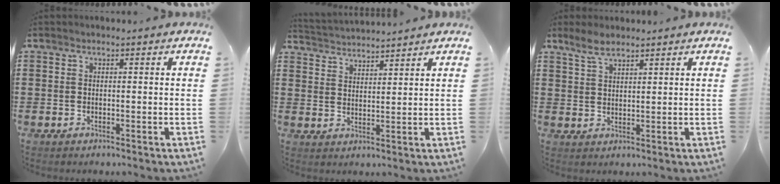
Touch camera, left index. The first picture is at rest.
{"total": 2.7, "force": [2.7, -0.1, -0.4], "torque": [-0.005, -0.015, 0.049]}
{"total": 3.2, "force": [2.4, 1.0, 1.8], "torque": [-0.041, 0.003, 0.045]}